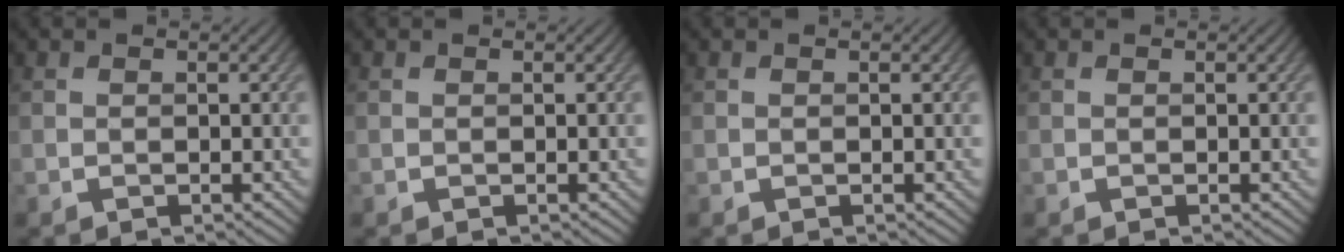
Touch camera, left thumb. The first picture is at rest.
{"total": 0.0}
{"total": 0.0}
{"total": 0.0}